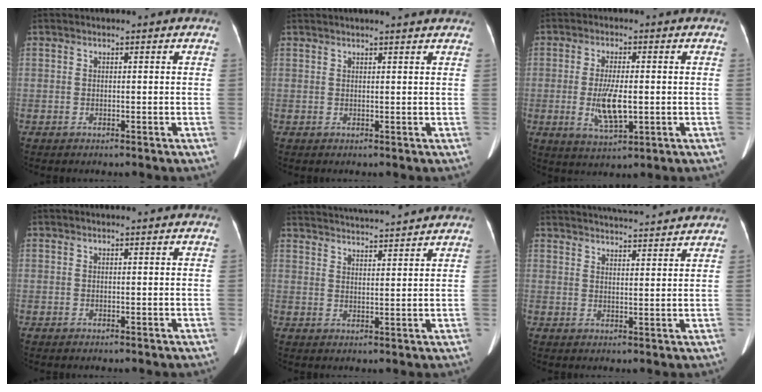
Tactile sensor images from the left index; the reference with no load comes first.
{"total": 5.2, "force": [4.7, 0.1, 2.3], "torque": [-0.032, 0.022, 0.053]}
{"total": 6.6, "force": [-0.9, 1.9, 6.3], "torque": [-0.127, -0.010, -0.012]}
{"total": 0.0}
{"total": 13.5, "force": [12.8, 0.3, 4.1], "torque": [-0.083, 0.023, 0.187]}
{"total": 14.1, "force": [13.3, 1.2, 4.6], "torque": [-0.078, 0.023, 0.181]}